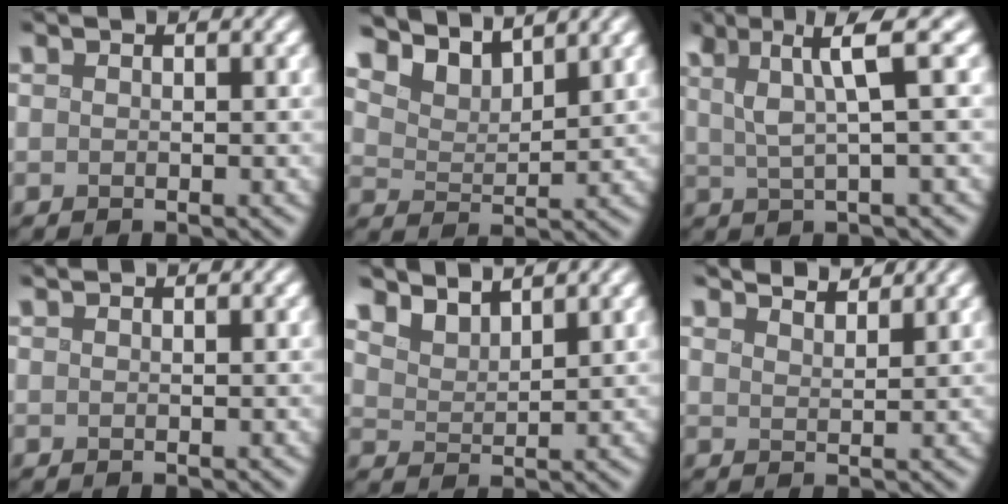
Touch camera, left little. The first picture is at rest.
{"total": 6.0, "force": [5.6, 1.2, 1.8], "torque": [-0.050, 0.002, 0.096]}
{"total": 5.6, "force": [2.4, 0.8, 5.0], "torque": [-0.089, 0.013, 0.043]}
{"total": 1.0, "force": [0.9, 0.2, 0.5], "torque": [-0.005, 0.000, 0.007]}
{"total": 4.1, "force": [3.8, 1.1, 1.3], "torque": [-0.035, -0.002, 0.071]}
{"total": 4.2, "force": [3.8, 0.8, 1.5], "torque": [-0.007, 0.009, 0.042]}